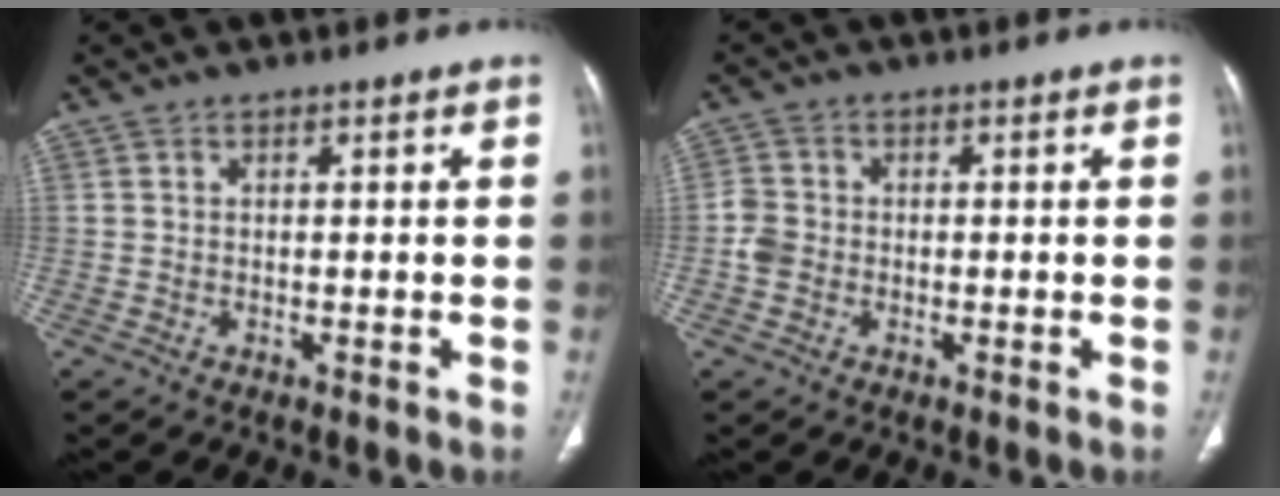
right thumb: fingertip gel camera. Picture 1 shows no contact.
{"total": 3.5, "force": [-0.8, 3.0, 1.6], "torque": [-0.025, 0.008, -0.021]}